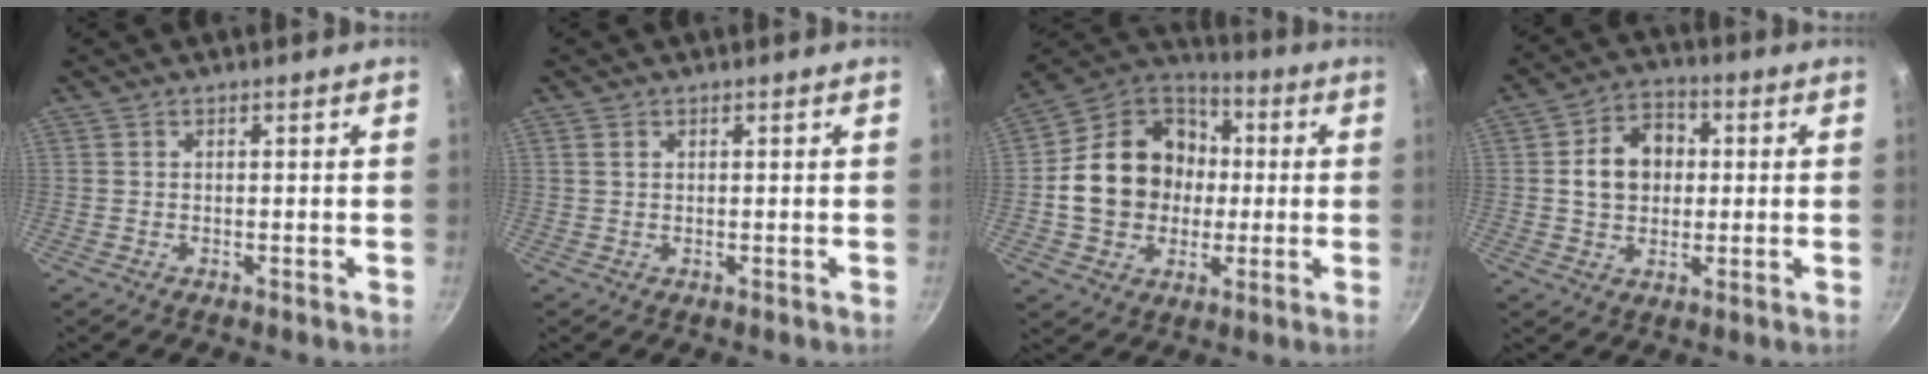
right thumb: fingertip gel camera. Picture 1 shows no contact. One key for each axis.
{"total": 1.2, "fx": 0.5, "fy": 0.8, "fz": 0.6, "tx": -0.010, "ty": 0.001, "tz": 0.009}
{"total": 19.1, "fx": -0.2, "fy": 16.1, "fz": 10.3, "tx": -0.151, "ty": 0.037, "tz": -0.005}
{"total": 10.0, "fx": 1.1, "fy": 7.9, "fz": 6.0, "tx": -0.071, "ty": 0.018, "tz": 0.010}